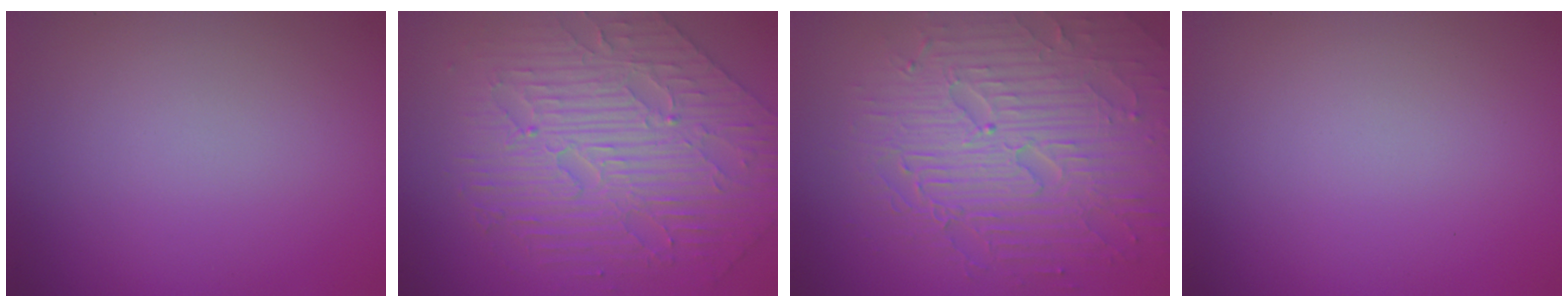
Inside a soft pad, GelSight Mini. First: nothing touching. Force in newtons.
{"total": 6.4, "press": 5.4, "slide": 3.4}
{"total": 8.7, "press": 6.2, "slide": 6.1}
{"total": 0.0}